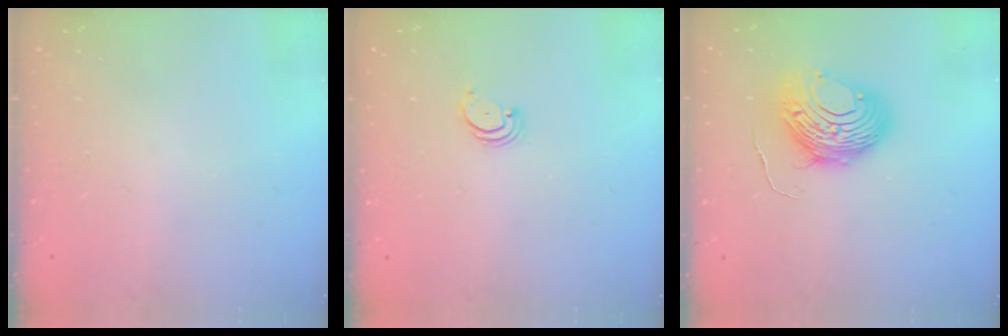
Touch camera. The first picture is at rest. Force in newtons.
{"total": 2.2, "press": 2.2, "slide": 0.2}
{"total": 11.0, "press": 11.0, "slide": 1.0}